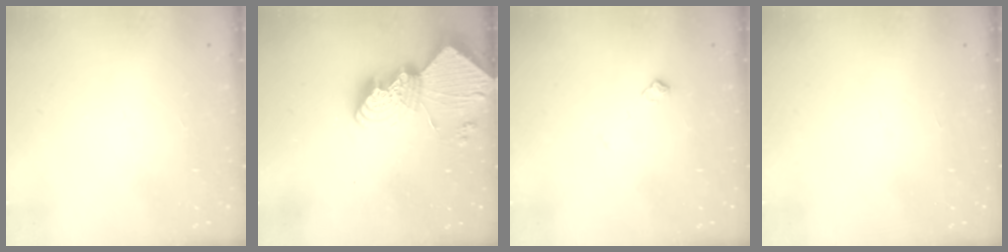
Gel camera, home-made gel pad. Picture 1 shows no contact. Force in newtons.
{"total": 13.3, "press": 13.3, "slide": 1.2}
{"total": 6.0, "press": 5.9, "slide": 0.8}
{"total": 0.0}